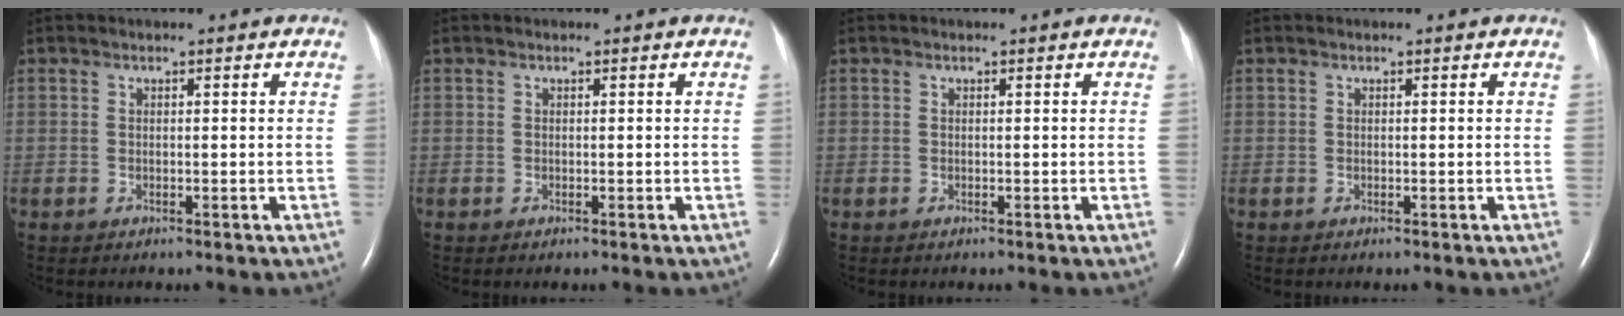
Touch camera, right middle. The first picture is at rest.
{"total": 0.0}
{"total": 0.0}
{"total": 0.0}